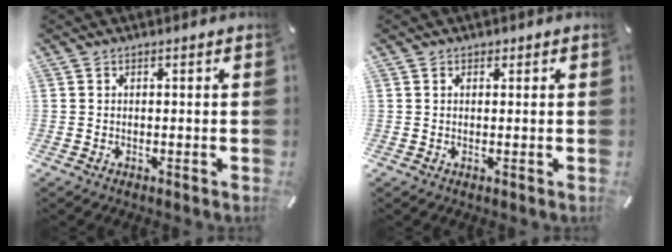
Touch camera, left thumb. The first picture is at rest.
{"total": 0.9, "force": [0.4, 0.7, 0.4], "torque": [-0.008, 0.005, 0.007]}